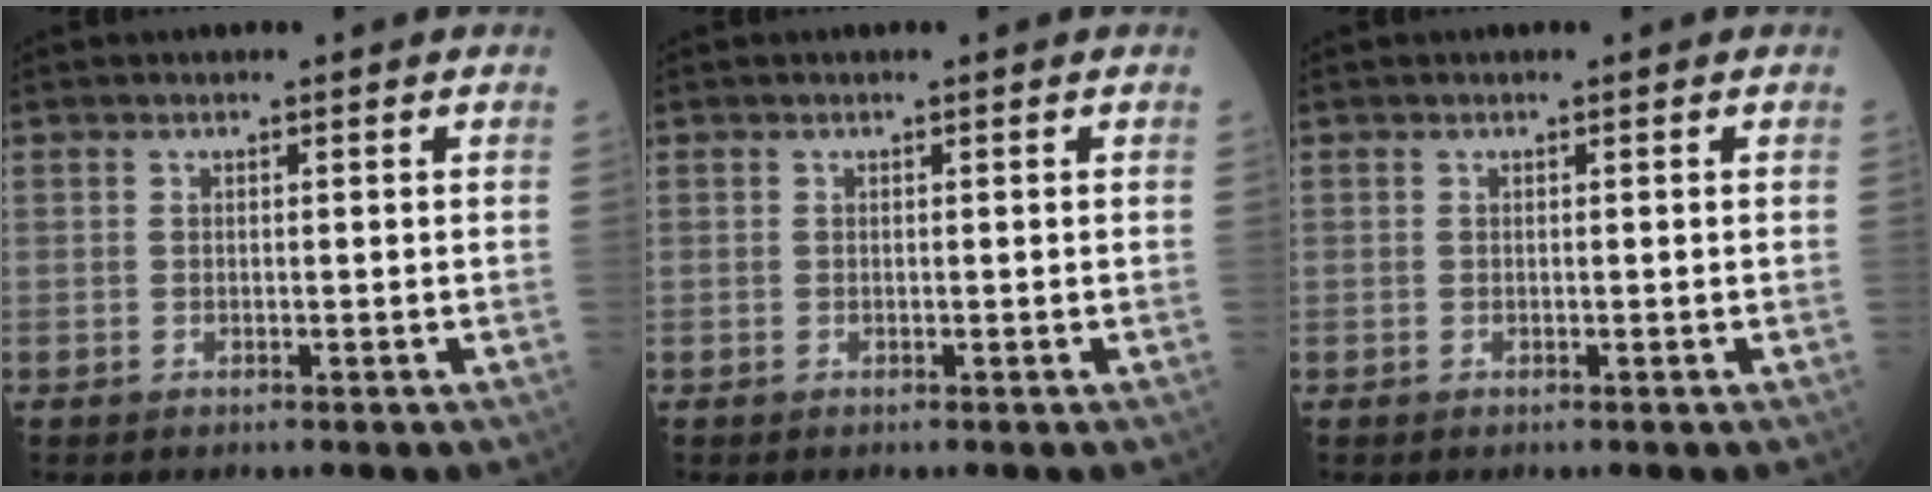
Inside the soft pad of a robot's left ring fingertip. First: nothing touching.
{"total": 0.0}
{"total": 0.0}